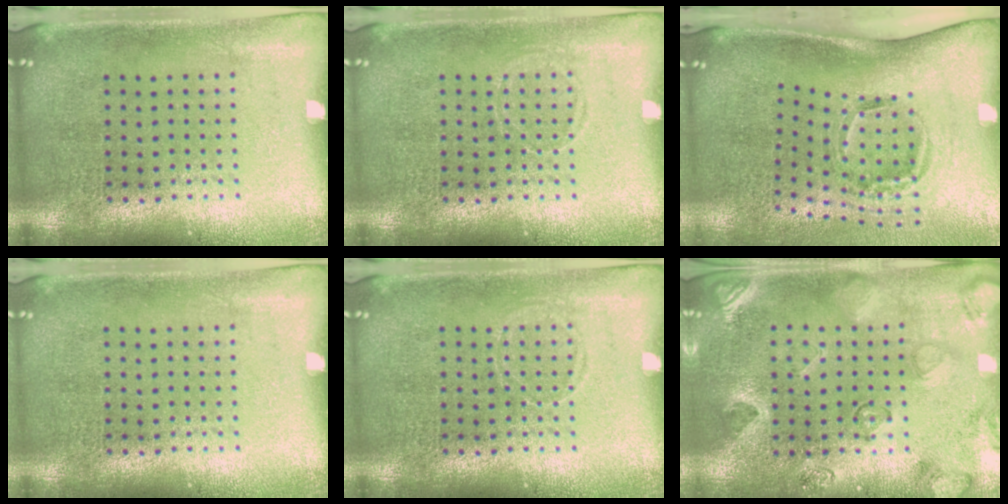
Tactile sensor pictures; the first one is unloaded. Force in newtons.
{"total": 0.6, "press": 0.6, "slide": 0.0}
{"total": 2.1, "press": 1.2, "slide": 1.7}
{"total": 0.0}
{"total": 0.6, "press": 0.6, "slide": 0.0}
{"total": 2.2, "press": 1.8, "slide": 1.3}